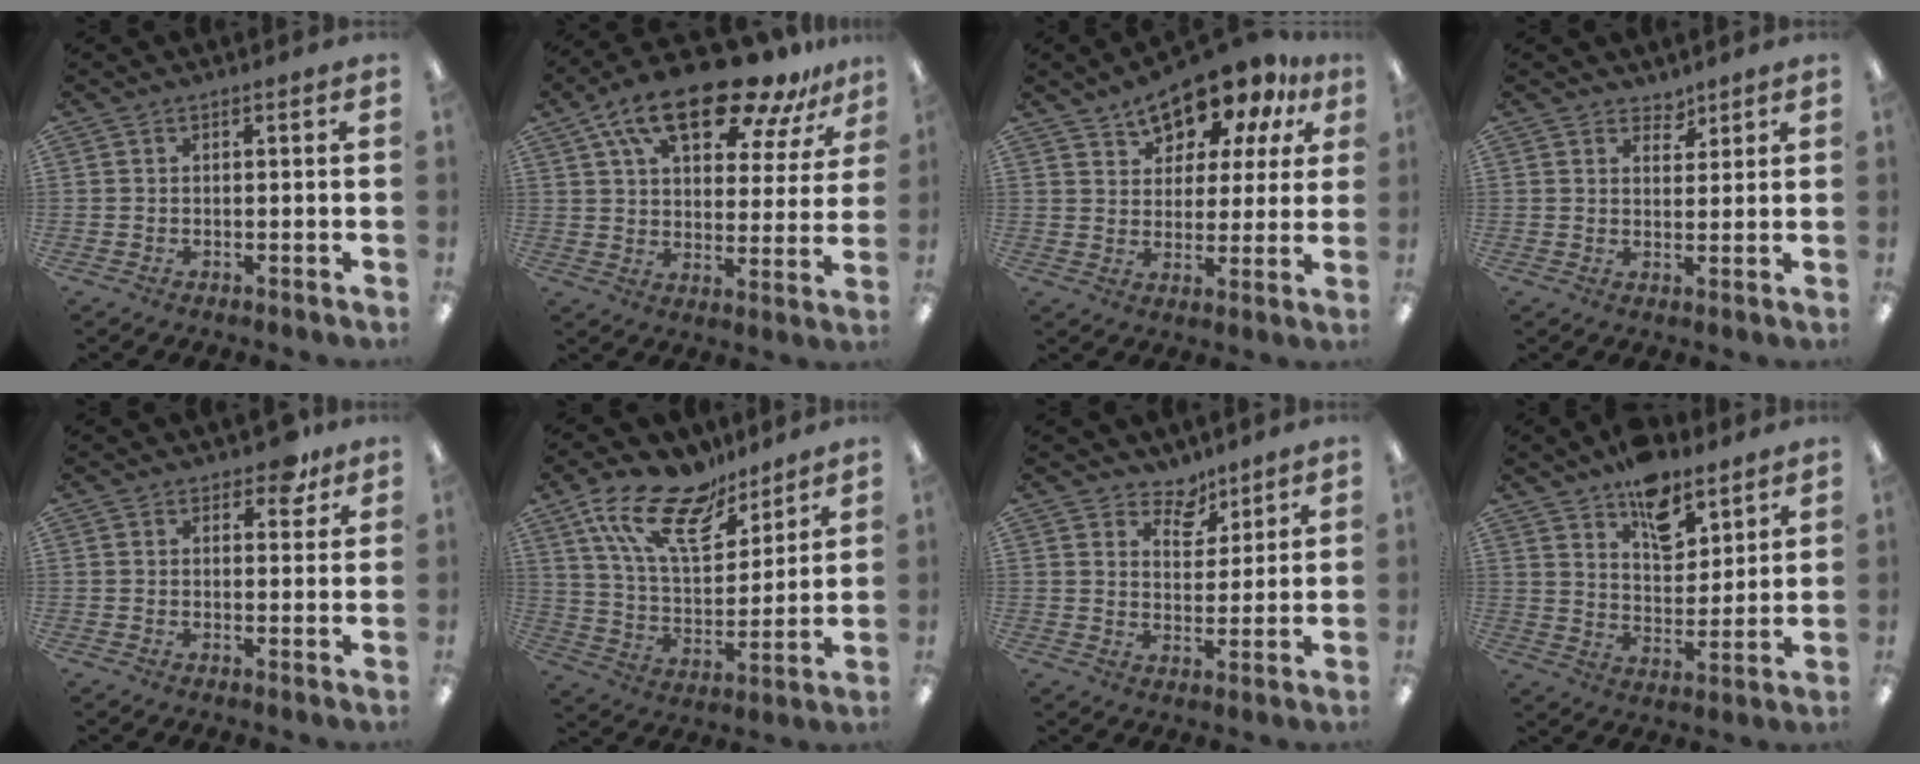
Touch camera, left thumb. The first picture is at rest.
{"total": 21.5, "force": [14.1, 8.8, 13.6], "torque": [-0.224, -0.074, 0.240]}
{"total": 12.7, "force": [10.4, 5.6, 4.7], "torque": [-0.075, -0.073, 0.188]}
{"total": 3.4, "force": [2.8, 1.7, 0.6], "torque": [0.007, -0.020, 0.048]}
{"total": 5.4, "force": [3.7, 2.7, 2.8], "torque": [-0.023, -0.014, 0.061]}
{"total": 19.3, "force": [13.3, 8.5, 11.1], "torque": [-0.209, -0.065, 0.240]}
{"total": 6.3, "force": [5.2, 3.5, 1.0], "torque": [-0.010, -0.037, 0.093]}
{"total": 11.4, "force": [8.4, 5.8, 4.9], "torque": [-0.061, -0.050, 0.150]}